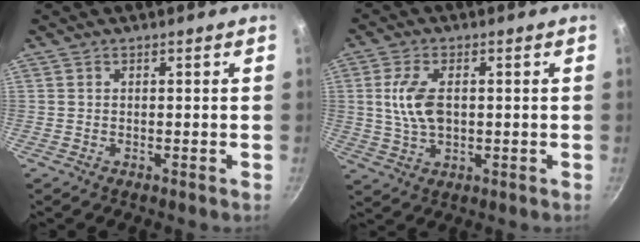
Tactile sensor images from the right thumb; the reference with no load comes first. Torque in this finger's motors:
{"motor_torque": [-0.43, 0.14, 0.48, 0.30, 0.01]}